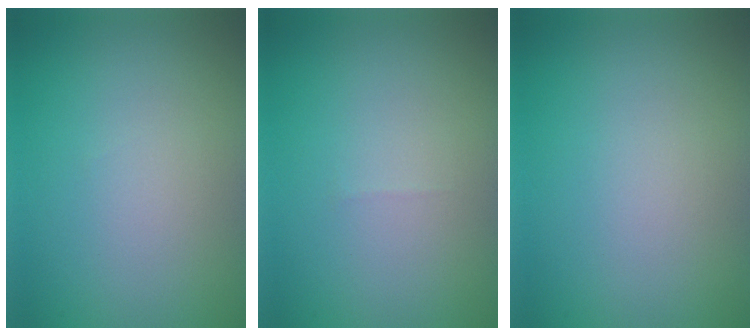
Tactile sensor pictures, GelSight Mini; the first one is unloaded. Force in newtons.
{"total": 0.0}
{"total": 0.0}